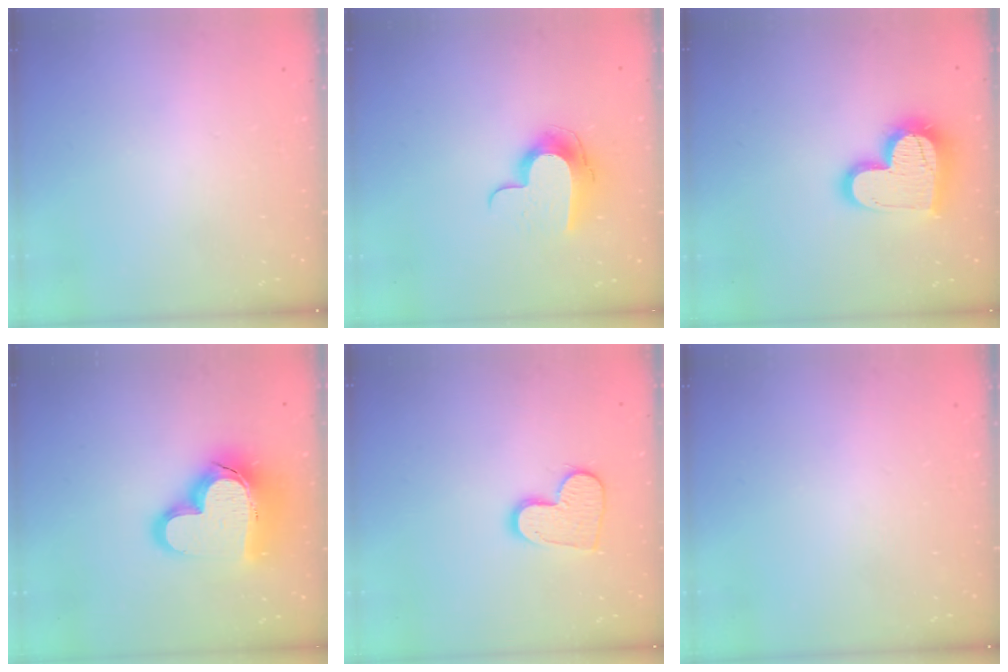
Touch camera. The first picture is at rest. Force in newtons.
{"total": 11.2, "press": 11.1, "slide": 0.7}
{"total": 17.7, "press": 17.7, "slide": 1.3}
{"total": 20.9, "press": 20.8, "slide": 1.9}
{"total": 12.0, "press": 11.9, "slide": 0.8}
{"total": 0.0}